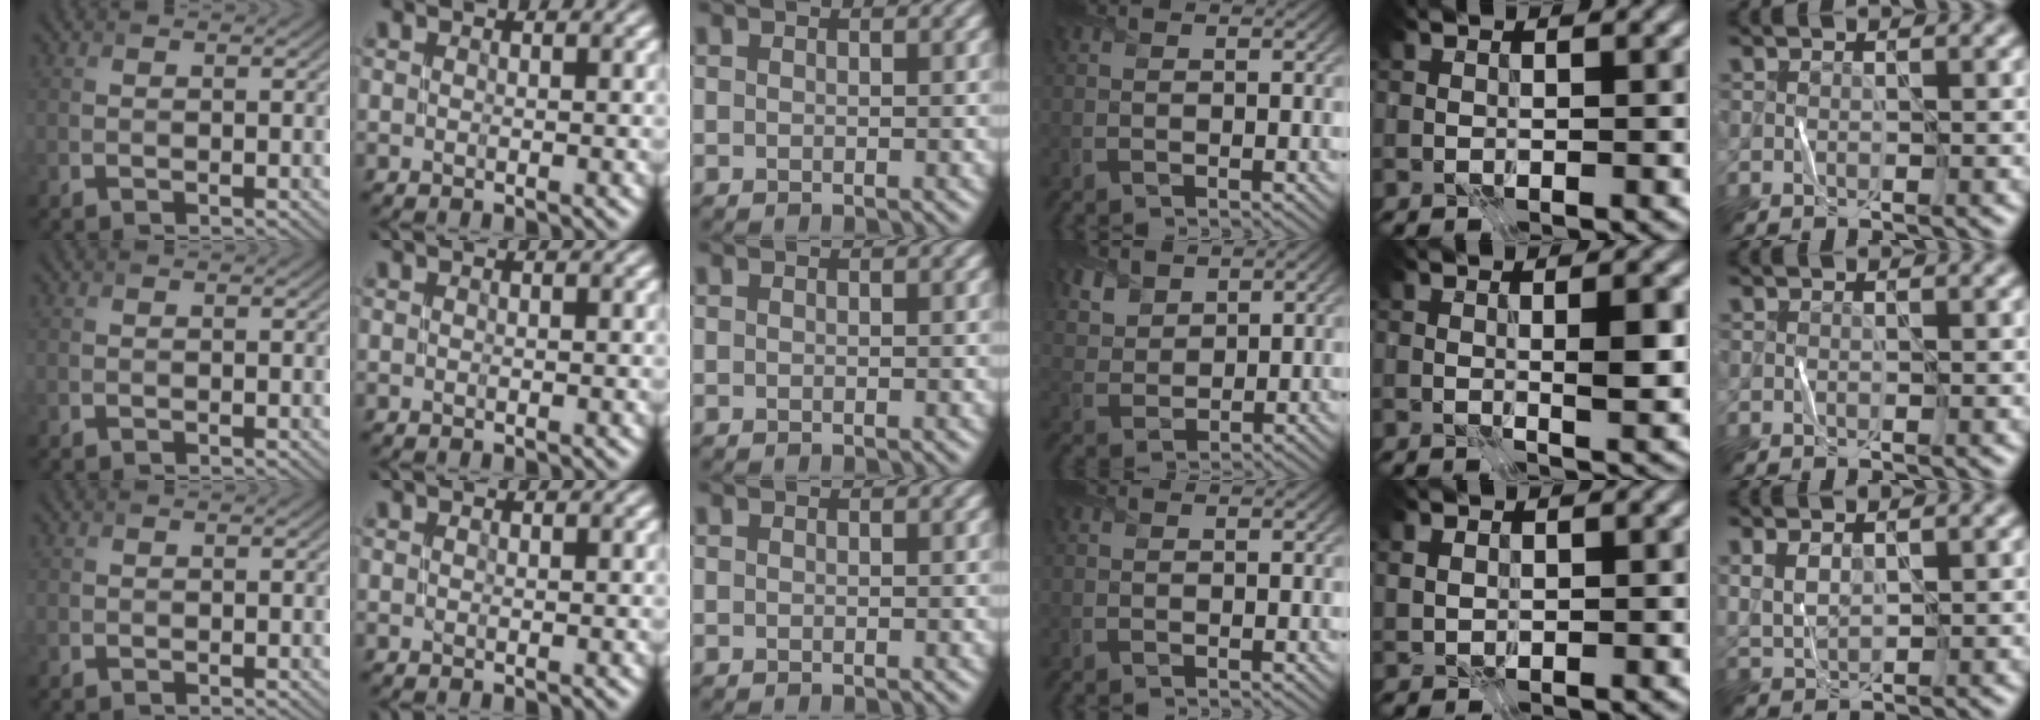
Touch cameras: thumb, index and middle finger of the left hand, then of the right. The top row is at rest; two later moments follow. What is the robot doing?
{"motion": "fold", "object": "shorts"}